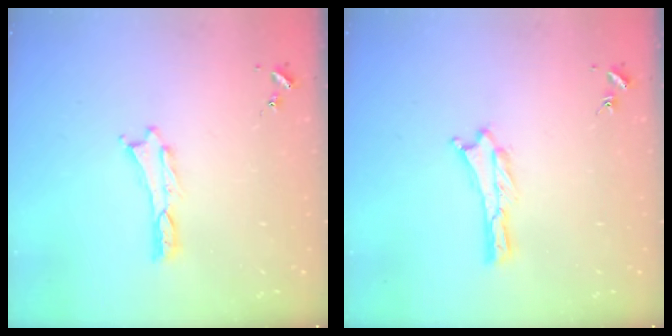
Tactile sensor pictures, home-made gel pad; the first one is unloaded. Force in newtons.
{"total": 0.0}